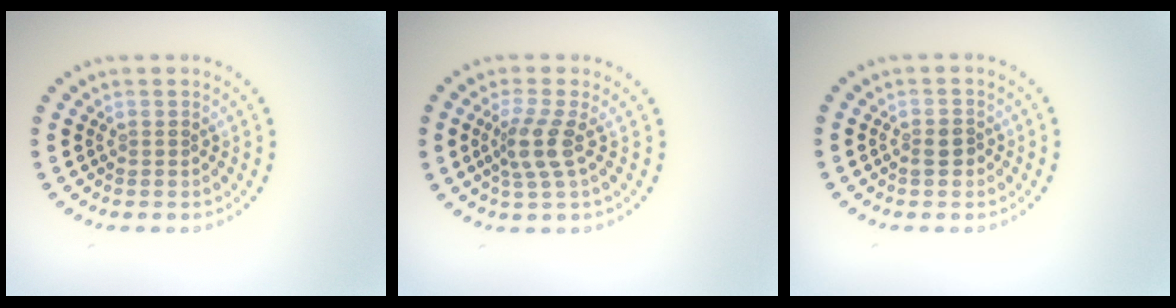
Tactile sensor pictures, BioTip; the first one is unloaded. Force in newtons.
{"total": 2.6, "press": 2.0, "slide": 1.7}
{"total": 1.4, "press": 1.4, "slide": 0.3}